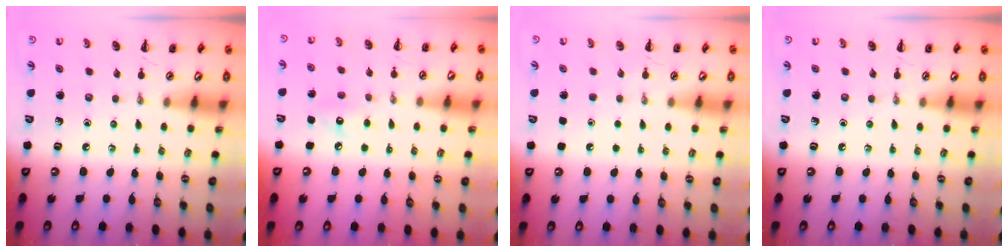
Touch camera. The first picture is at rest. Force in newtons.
{"total": 6.5, "press": 6.3, "slide": 1.7}
{"total": 1.8, "press": 1.7, "slide": 0.1}
{"total": 0.0}